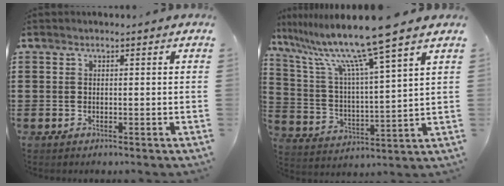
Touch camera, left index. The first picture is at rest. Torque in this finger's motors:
{"motor_torque": [0.65, 0.58, 1.05, 0.21]}